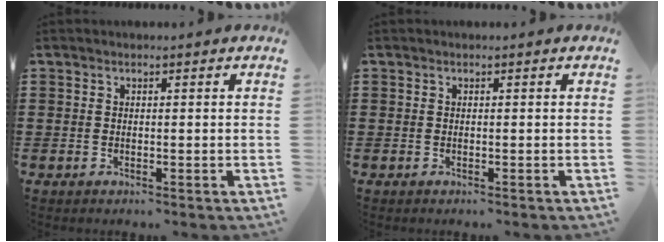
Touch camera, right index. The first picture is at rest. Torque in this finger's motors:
{"motor_torque": [-0.02, -0.02, 0.00, 0.00]}